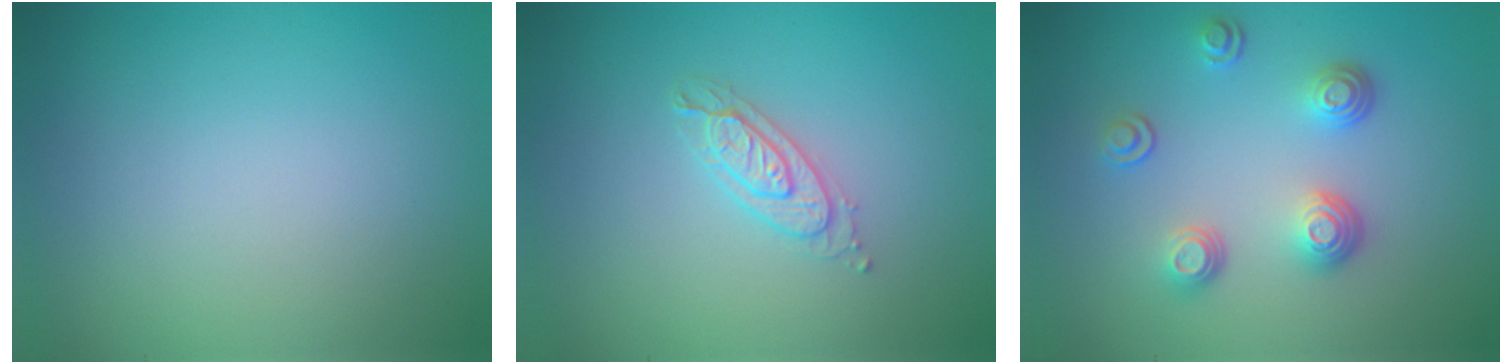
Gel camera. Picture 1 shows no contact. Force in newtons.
{"total": 2.2, "press": 2.2, "slide": 0.3}
{"total": 3.5, "press": 2.8, "slide": 2.2}